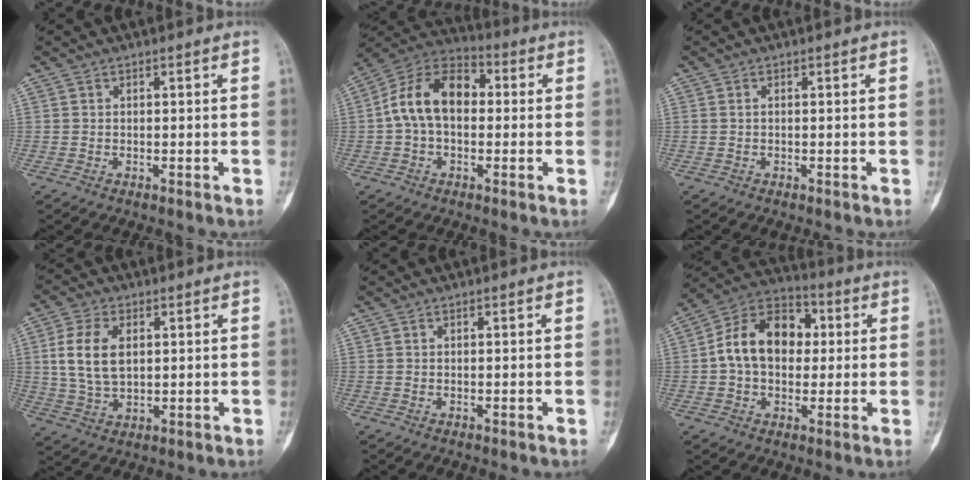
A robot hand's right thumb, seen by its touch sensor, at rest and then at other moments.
{"total": 13.9, "force": [0.8, 9.3, 10.4], "torque": [-0.165, 0.038, -0.001]}
{"total": 0.5, "force": [0.1, 0.3, 0.5], "torque": [-0.012, 0.002, 0.003]}
{"total": 9.6, "force": [1.9, 5.7, 7.5], "torque": [-0.151, -0.006, 0.041]}
{"total": 0.0}
{"total": 15.0, "force": [1.3, 10.7, 10.4], "torque": [-0.143, 0.031, 0.012]}